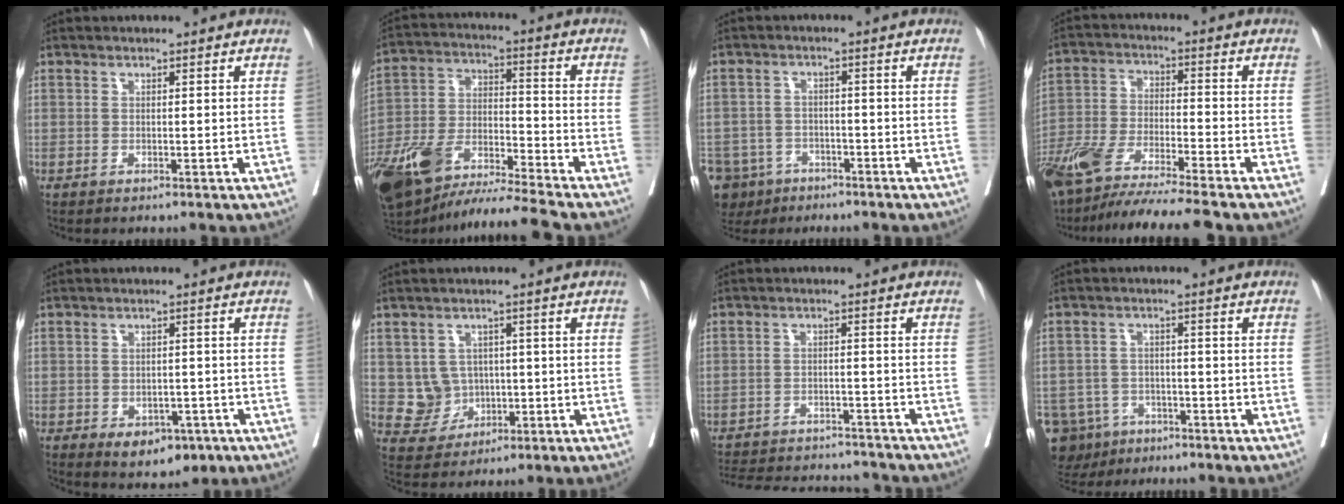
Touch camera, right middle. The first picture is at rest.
{"total": 15.8, "force": [-12.8, 1.3, 9.2], "torque": [-0.186, -0.002, -0.236]}
{"total": 12.1, "force": [-7.7, 8.7, 3.3], "torque": [-0.101, -0.004, -0.114]}
{"total": 14.7, "force": [-12.4, -0.1, 7.9], "torque": [-0.154, -0.038, -0.220]}
{"total": 6.2, "force": [-3.3, 3.8, 3.6], "torque": [-0.037, 0.002, -0.039]}
{"total": 5.0, "force": [0.1, 4.9, 1.0], "torque": [-0.012, 0.010, 0.011]}
{"total": 17.2, "force": [-16.1, 3.8, 5.0], "torque": [-0.120, -0.005, -0.219]}
{"total": 9.9, "force": [-6.3, 7.2, 2.3], "torque": [-0.059, -0.001, -0.095]}